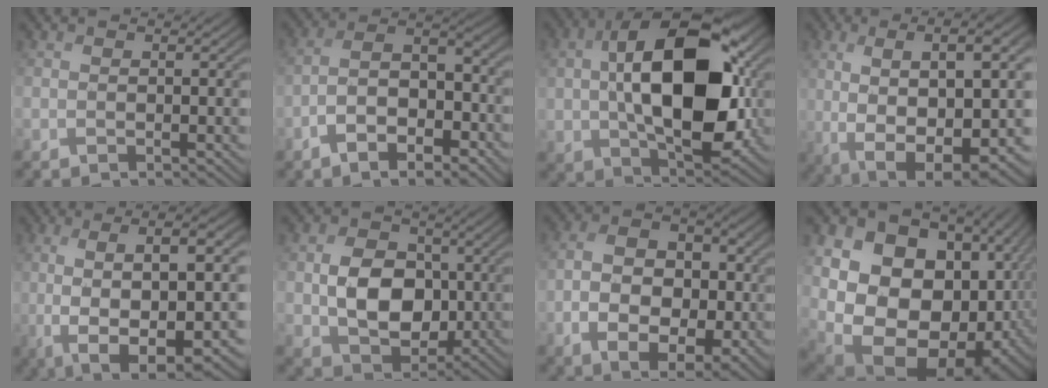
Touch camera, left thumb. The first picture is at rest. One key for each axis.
{"total": 9.2, "fx": -4.8, "fy": 4.4, "fz": 6.5, "tx": -0.111, "ty": -0.003, "tz": -0.094}
{"total": 17.1, "fx": 1.3, "fy": 10.5, "fz": 13.4, "tx": -0.252, "ty": -0.012, "tz": 0.041}
{"total": 14.4, "fx": 0.2, "fy": 5.8, "fz": 13.2, "tx": -0.238, "ty": -0.011, "tz": 0.027}
{"total": 13.1, "fx": -0.7, "fy": 4.5, "fz": 12.2, "tx": -0.229, "ty": -0.007, "tz": 0.000}
{"total": 9.4, "fx": 0.0, "fy": 7.1, "fz": 6.2, "tx": -0.136, "ty": -0.008, "tz": -0.001}
{"total": 11.2, "fx": -1.8, "fy": 7.6, "fz": 8.1, "tx": -0.155, "ty": -0.013, "tz": -0.031}
{"total": 23.4, "fx": 1.0, "fy": 17.5, "fz": 15.5, "tx": -0.325, "ty": -0.010, "tz": 0.040}